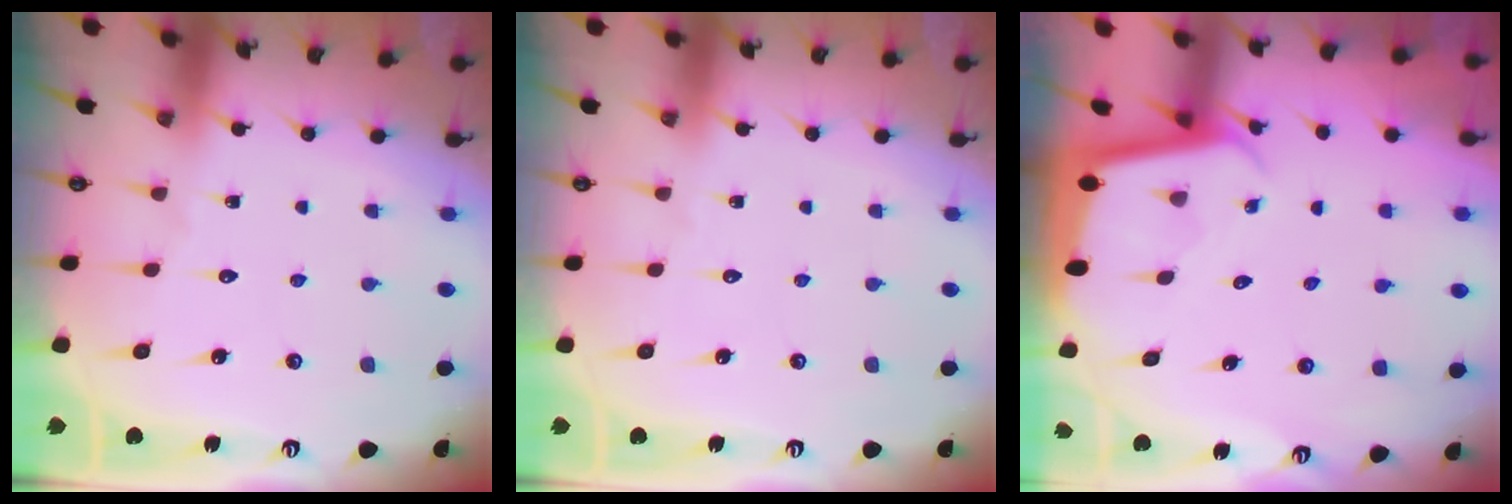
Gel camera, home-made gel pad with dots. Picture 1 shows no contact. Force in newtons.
{"total": 0.0}
{"total": 2.7, "press": 2.7, "slide": 0.2}